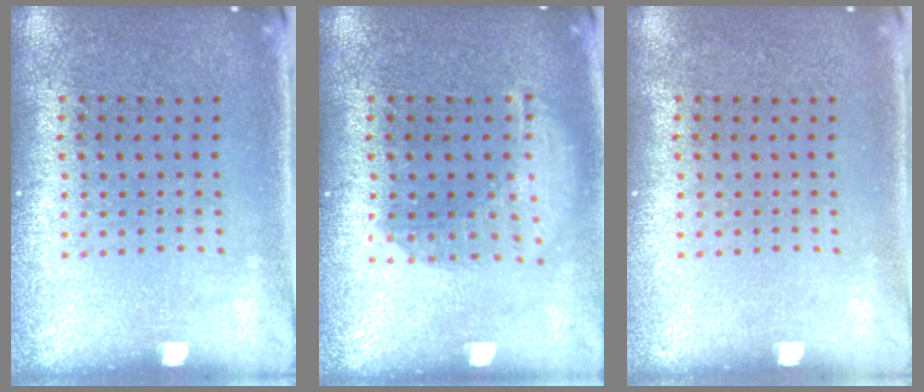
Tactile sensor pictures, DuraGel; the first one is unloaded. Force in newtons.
{"total": 1.5, "press": 1.3, "slide": 0.7}
{"total": 0.0}